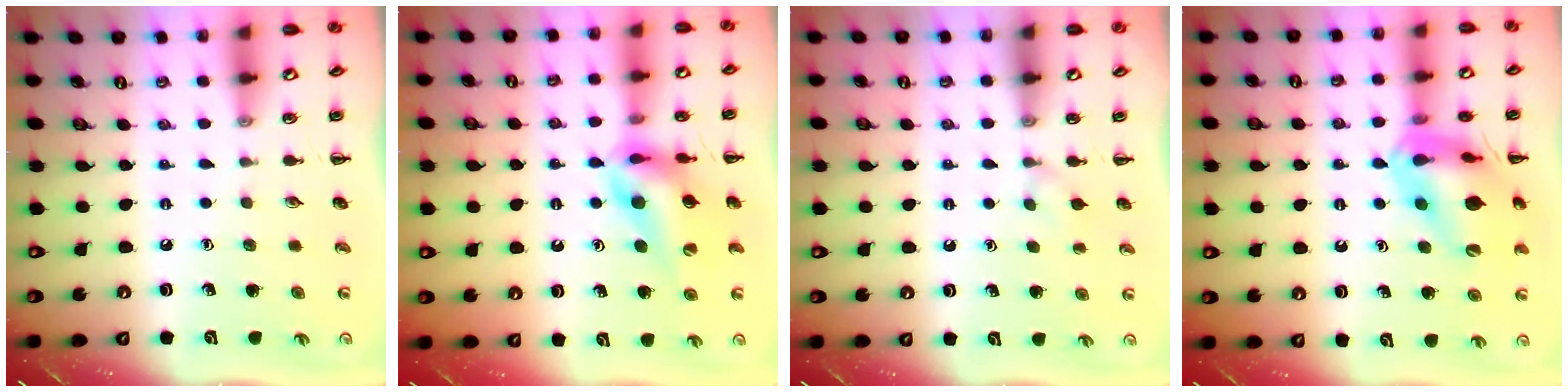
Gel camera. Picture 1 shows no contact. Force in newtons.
{"total": 11.5, "press": 11.0, "slide": 3.6}
{"total": 1.9, "press": 1.7, "slide": 0.9}
{"total": 17.5, "press": 17.4, "slide": 1.9}